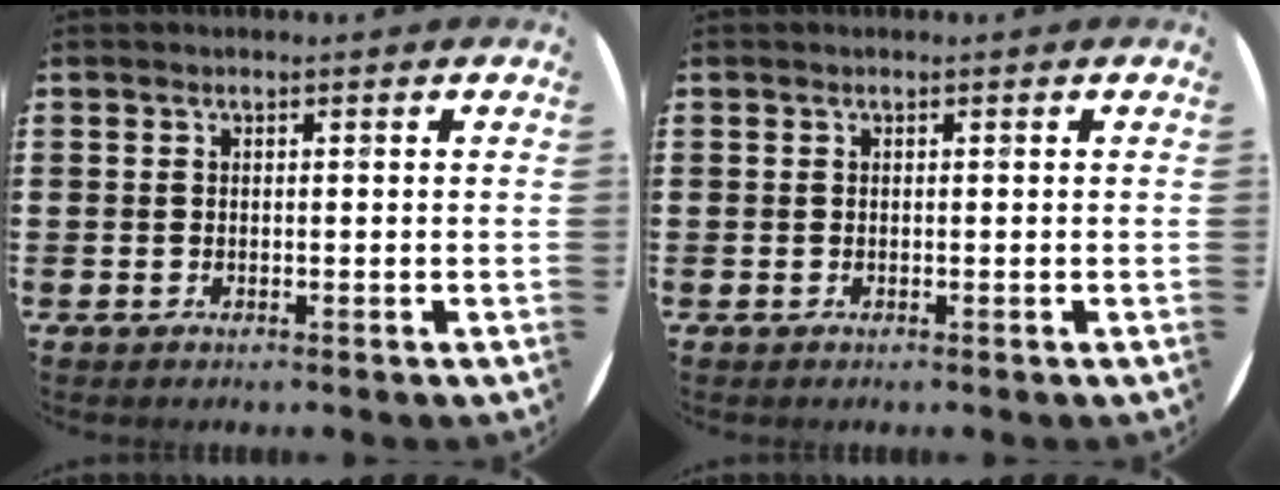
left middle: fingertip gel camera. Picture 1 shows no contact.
{"total": 0.0}